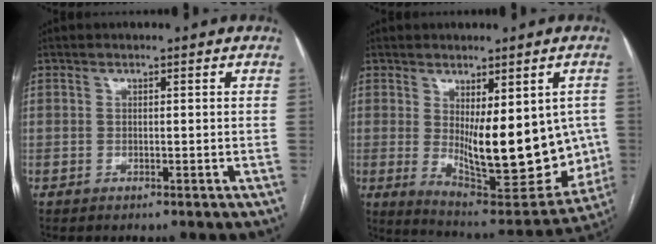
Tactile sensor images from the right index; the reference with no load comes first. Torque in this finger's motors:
{"motor_torque": [1.96, 0.18, 0.83, 0.18]}